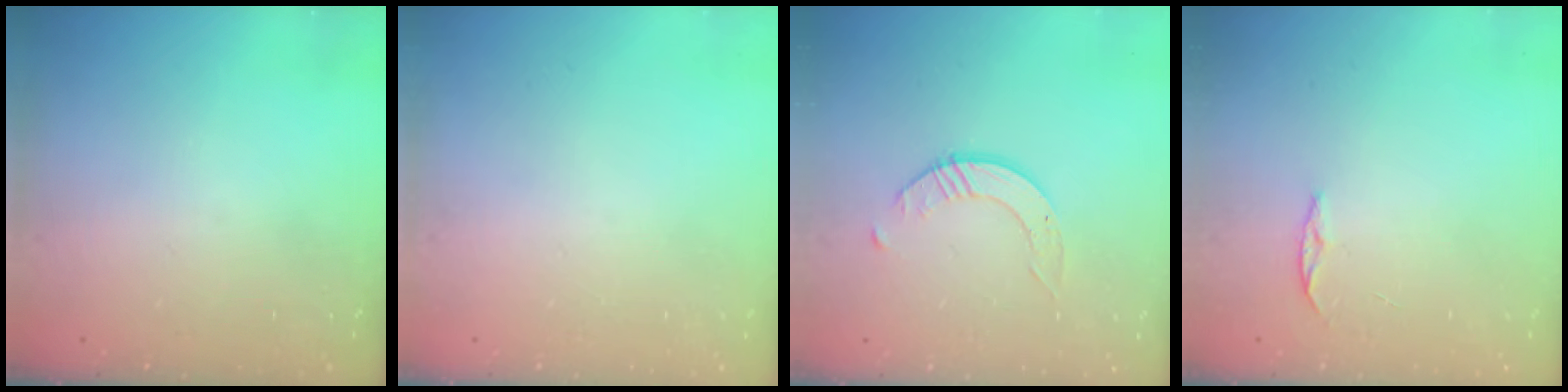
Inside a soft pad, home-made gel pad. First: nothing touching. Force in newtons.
{"total": 0.0}
{"total": 1.6, "press": 1.6, "slide": 0.2}
{"total": 3.3, "press": 3.3, "slide": 0.4}